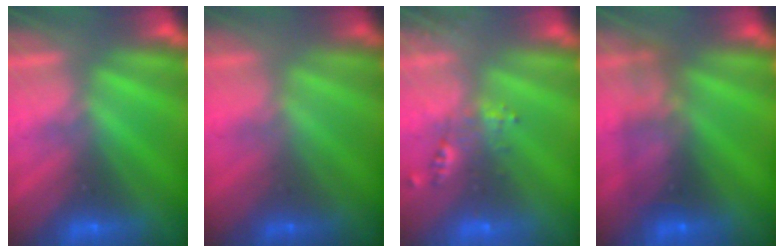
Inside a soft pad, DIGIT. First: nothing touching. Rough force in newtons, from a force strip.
{"total": 1.7}
{"total": 2.4}
{"total": 8.6}